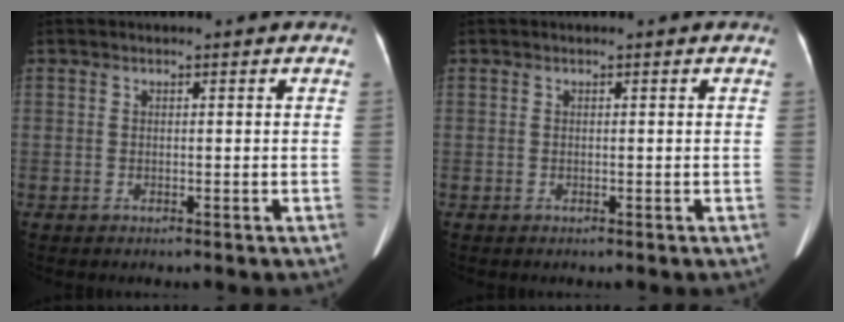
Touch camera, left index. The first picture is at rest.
{"total": 0.0}